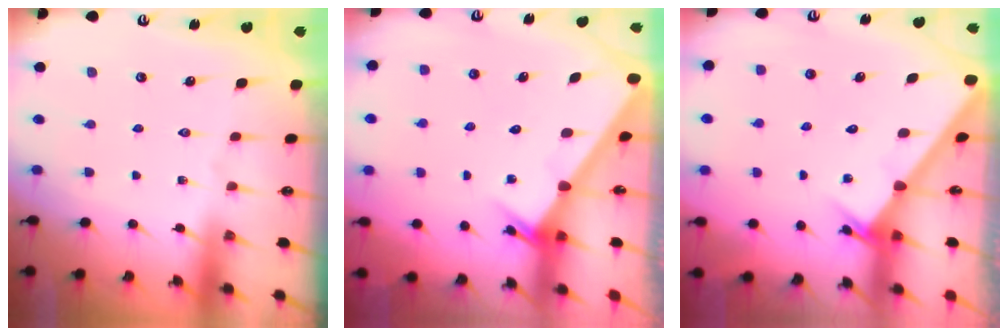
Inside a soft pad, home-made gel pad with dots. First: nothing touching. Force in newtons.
{"total": 2.6, "press": 2.6, "slide": 0.1}
{"total": 2.6, "press": 2.6, "slide": 0.1}